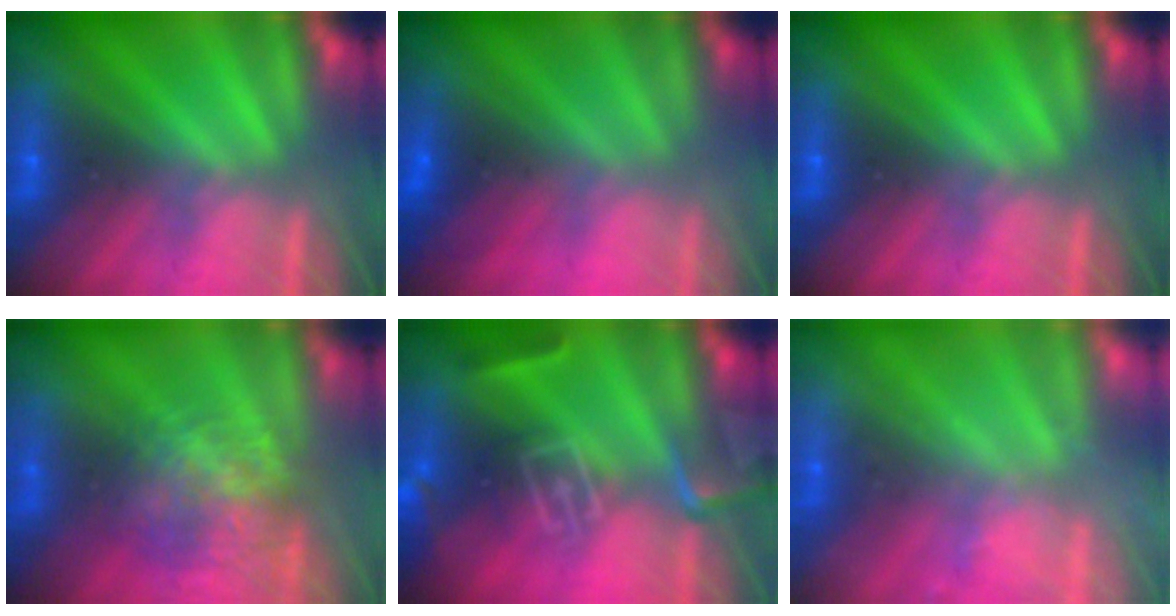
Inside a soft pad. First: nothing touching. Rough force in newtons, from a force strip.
{"total": 2.8}
{"total": 0.0}
{"total": 7.7}
{"total": 8.0}
{"total": 2.4}